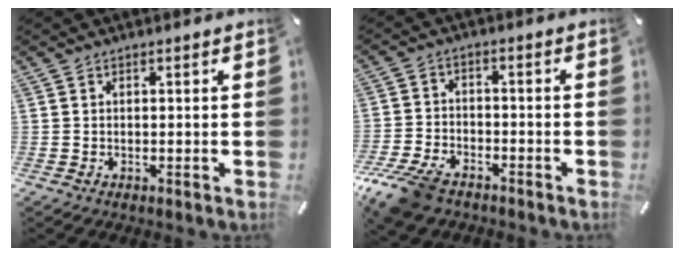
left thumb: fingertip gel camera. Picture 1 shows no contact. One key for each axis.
{"total": 8.7, "fx": -6.5, "fy": 4.5, "fz": 3.7, "tx": -0.088, "ty": 0.024, "tz": -0.125}